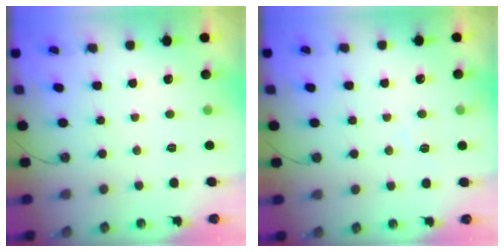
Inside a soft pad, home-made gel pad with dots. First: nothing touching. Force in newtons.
{"total": 4.2, "press": 4.1, "slide": 0.7}